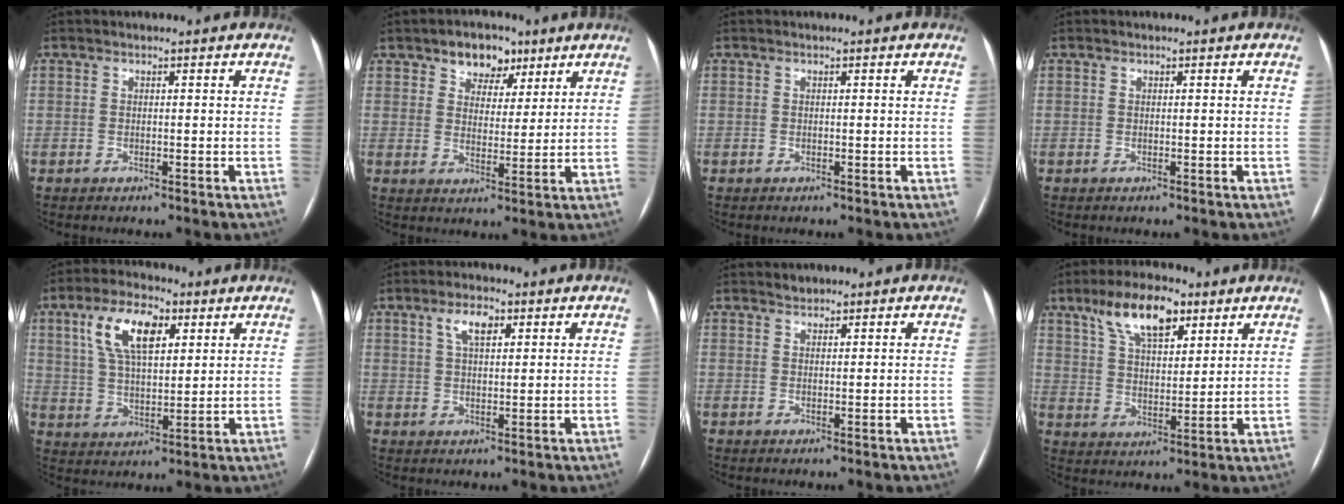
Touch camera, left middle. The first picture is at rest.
{"total": 6.5, "force": [4.0, 4.3, 2.6], "torque": [-0.033, 0.016, 0.065]}
{"total": 0.0}
{"total": 0.0}
{"total": 10.7, "force": [4.6, 4.6, 8.5], "torque": [-0.167, 0.021, 0.086]}
{"total": 4.4, "force": [2.1, 1.8, 3.4], "torque": [-0.068, 0.011, 0.039]}
{"total": 1.1, "force": [1.0, 0.5, 0.1], "torque": [-0.002, 0.003, 0.016]}
{"total": 10.5, "force": [6.4, 4.1, 7.2], "torque": [-0.134, 0.018, 0.118]}